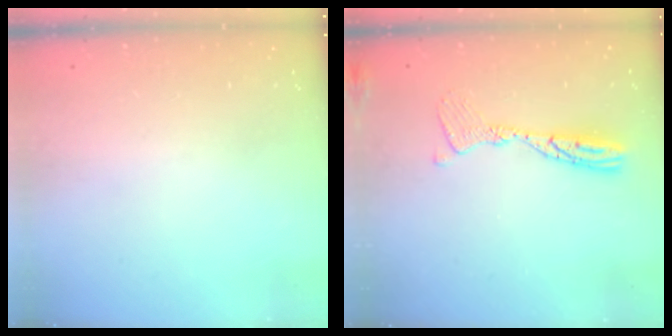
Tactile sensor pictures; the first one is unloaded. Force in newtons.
{"total": 10.8, "press": 10.8, "slide": 1.0}